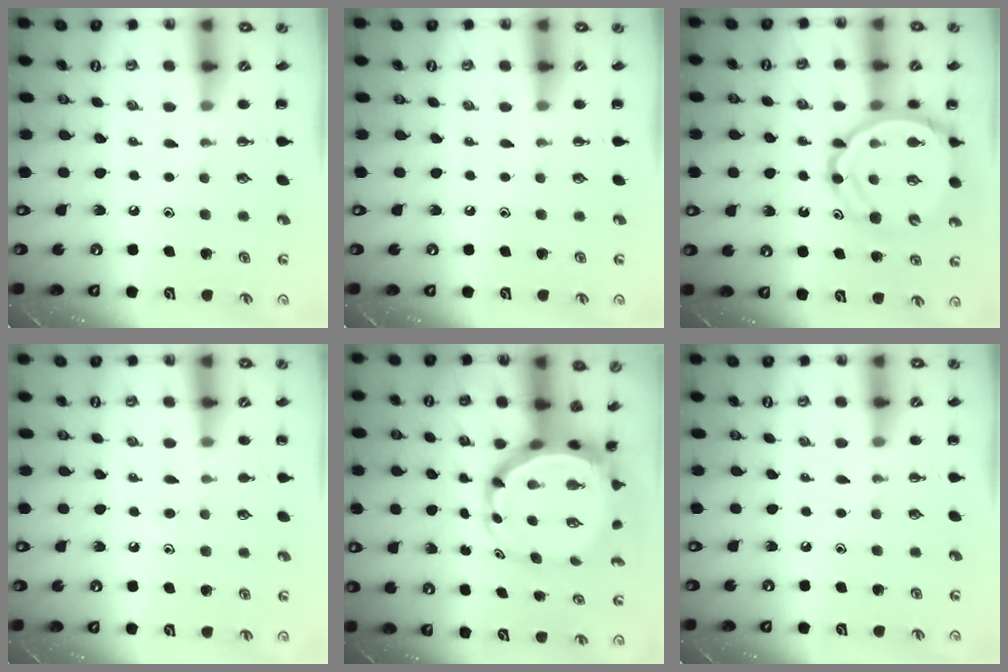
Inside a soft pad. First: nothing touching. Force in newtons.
{"total": 0.0}
{"total": 14.1, "press": 13.6, "slide": 3.7}
{"total": 5.6, "press": 5.2, "slide": 2.1}
{"total": 7.6, "press": 7.2, "slide": 2.3}
{"total": 0.0}